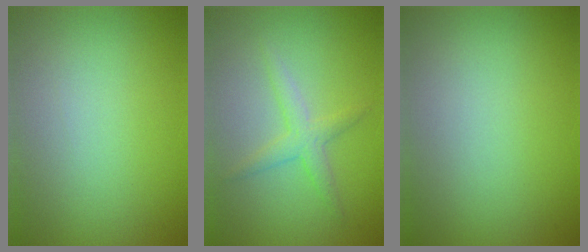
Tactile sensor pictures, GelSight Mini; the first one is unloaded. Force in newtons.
{"total": 2.1, "press": 2.1, "slide": 0.1}
{"total": 0.0}